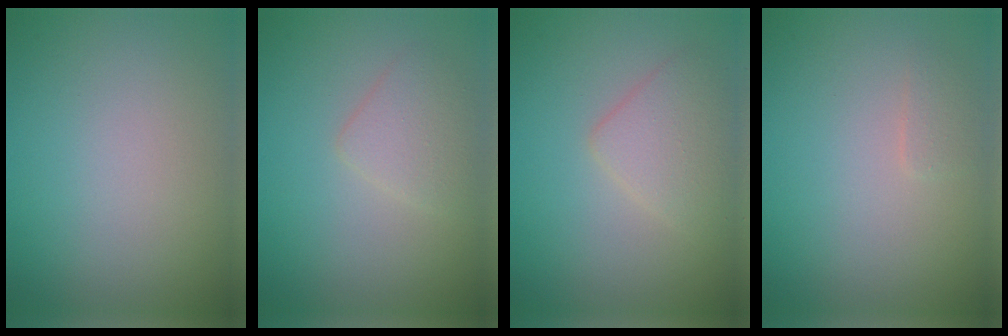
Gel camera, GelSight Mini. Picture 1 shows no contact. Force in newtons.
{"total": 2.2, "press": 2.2, "slide": 0.2}
{"total": 3.0, "press": 3.0, "slide": 0.1}
{"total": 0.9, "press": 0.9, "slide": 0.0}